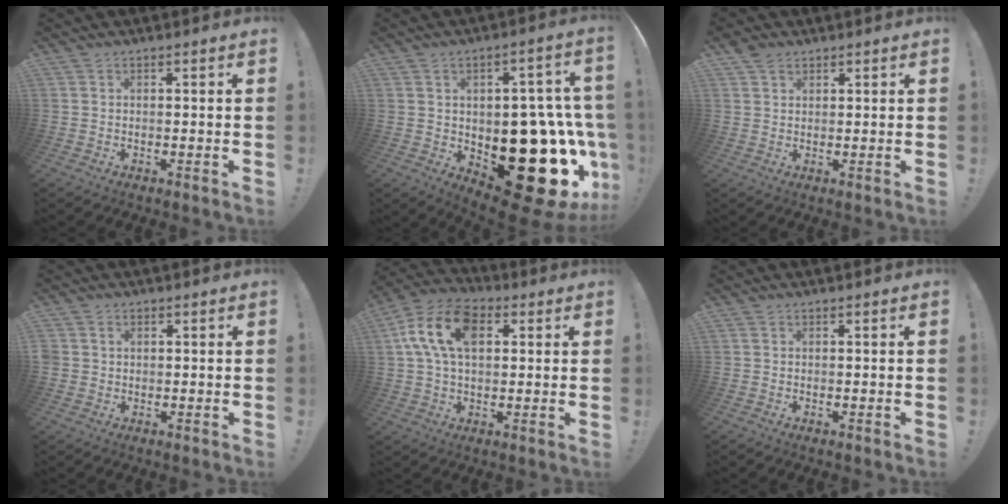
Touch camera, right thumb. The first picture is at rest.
{"total": 28.9, "force": [-4.4, 16.6, 23.2], "torque": [-0.290, 0.010, -0.023]}
{"total": 3.0, "force": [2.0, 1.9, 1.1], "torque": [-0.018, -0.007, 0.038]}
{"total": 1.7, "force": [0.4, 1.6, 0.6], "torque": [-0.007, 0.000, 0.007]}
{"total": 15.5, "force": [4.3, 9.7, 11.2], "torque": [-0.219, 0.013, 0.080]}
{"total": 0.0}